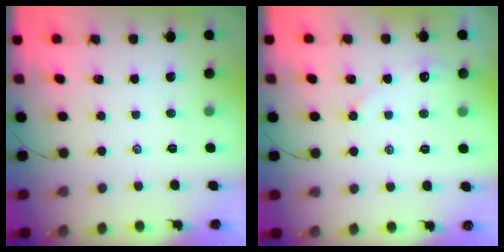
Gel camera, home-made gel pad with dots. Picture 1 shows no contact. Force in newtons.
{"total": 2.9, "press": 2.9, "slide": 0.5}